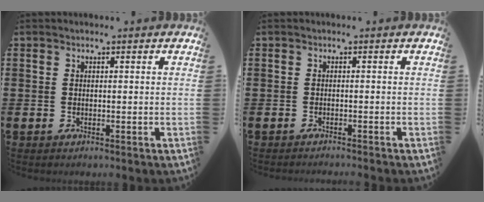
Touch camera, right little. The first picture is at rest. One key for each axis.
{"total": 0.6, "fx": -0.6, "fy": -0.2, "fz": 0.0, "tx": 0.001, "ty": -0.001, "tz": -0.012}